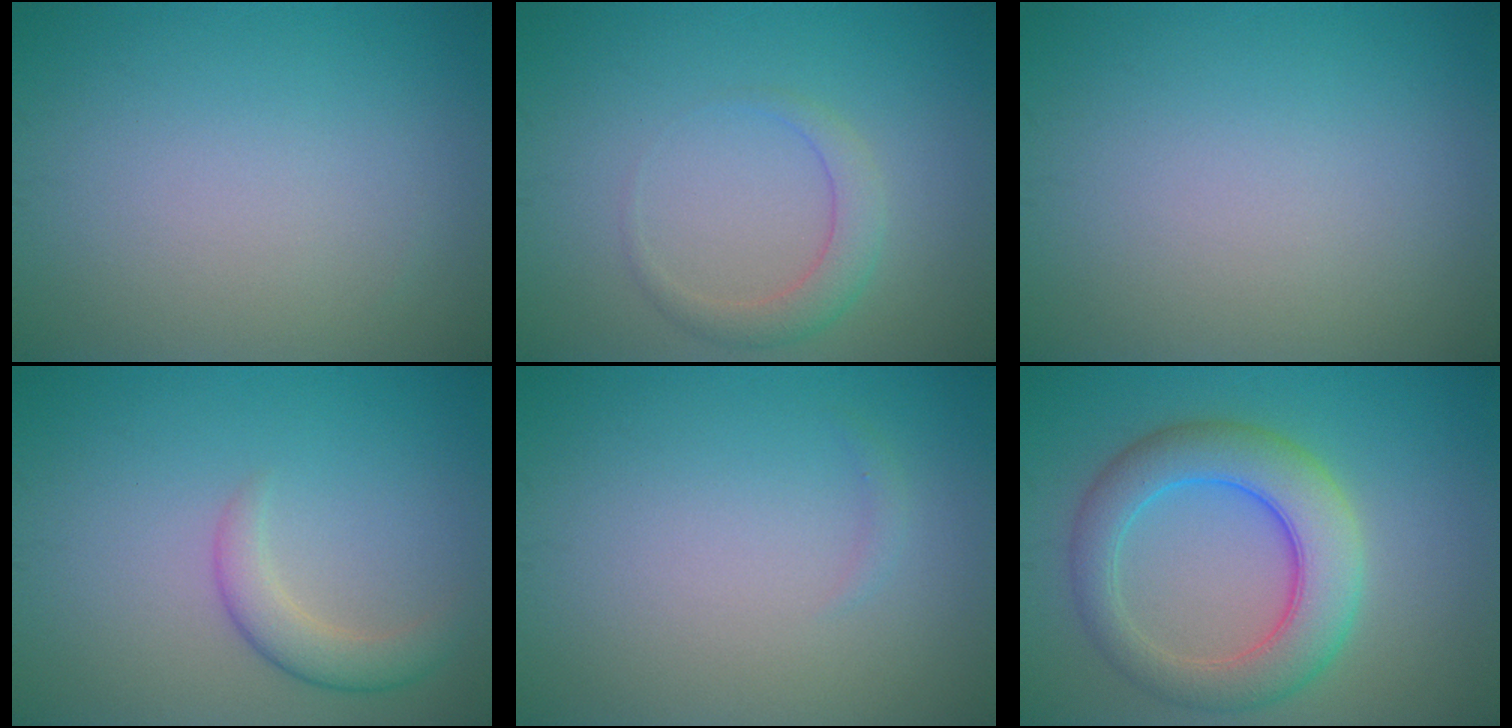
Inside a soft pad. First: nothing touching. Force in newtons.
{"total": 2.3, "press": 2.3, "slide": 0.1}
{"total": 0.0}
{"total": 2.6, "press": 2.6, "slide": 0.1}
{"total": 0.5, "press": 0.5, "slide": 0.0}
{"total": 6.8, "press": 6.8, "slide": 0.2}